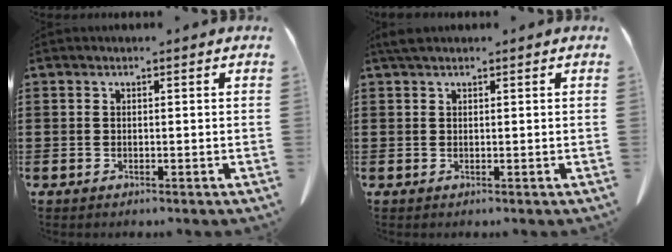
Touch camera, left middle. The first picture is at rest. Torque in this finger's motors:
{"motor_torque": [0.58, 0.50, 0.05, 0.04]}